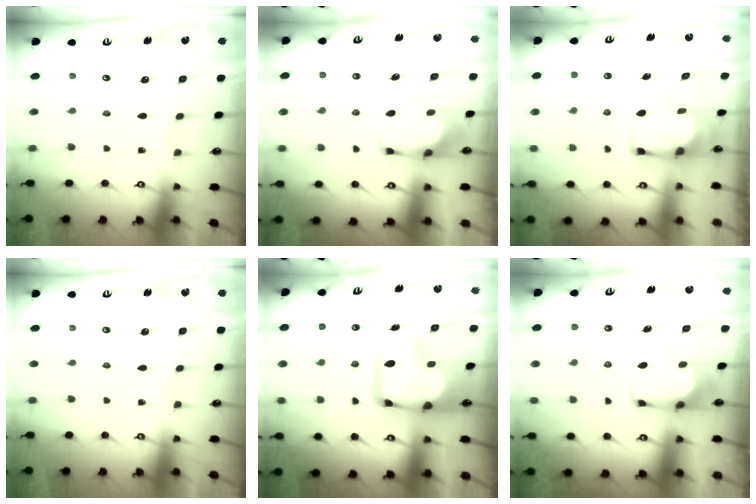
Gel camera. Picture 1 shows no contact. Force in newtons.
{"total": 1.5, "press": 1.5, "slide": 0.2}
{"total": 3.0, "press": 3.0, "slide": 0.2}
{"total": 0.0}
{"total": 7.0, "press": 6.6, "slide": 2.3}
{"total": 1.6, "press": 1.6, "slide": 0.2}